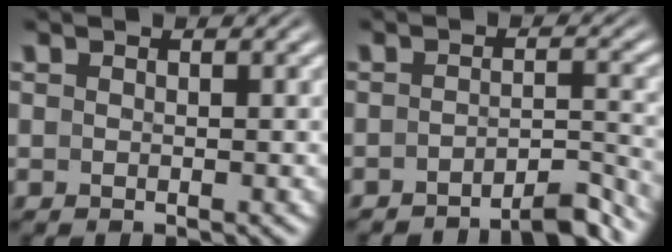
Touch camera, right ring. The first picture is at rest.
{"total": 4.0, "force": [-3.7, 0.5, 1.6], "torque": [-0.022, -0.009, -0.062]}